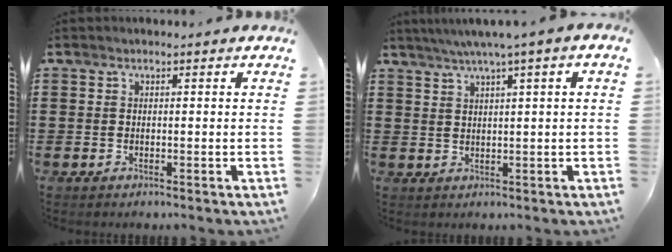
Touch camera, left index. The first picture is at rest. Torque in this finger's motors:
{"motor_torque": [1.09, -1.05, 0.56, 0.21]}